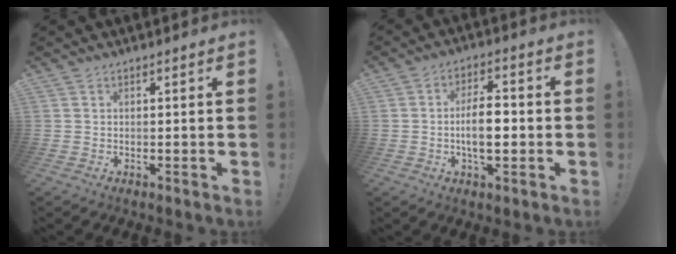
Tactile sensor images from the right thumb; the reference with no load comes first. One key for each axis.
{"total": 9.2, "fx": -1.7, "fy": 4.2, "fz": 8.1, "tx": -0.136, "ty": 0.002, "tz": -0.037}